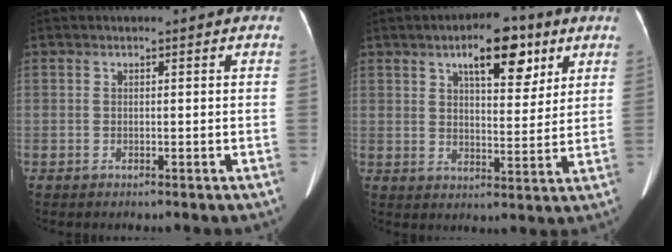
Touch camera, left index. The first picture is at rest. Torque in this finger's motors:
{"motor_torque": [0.17, -0.40, 0.12, 0.03]}